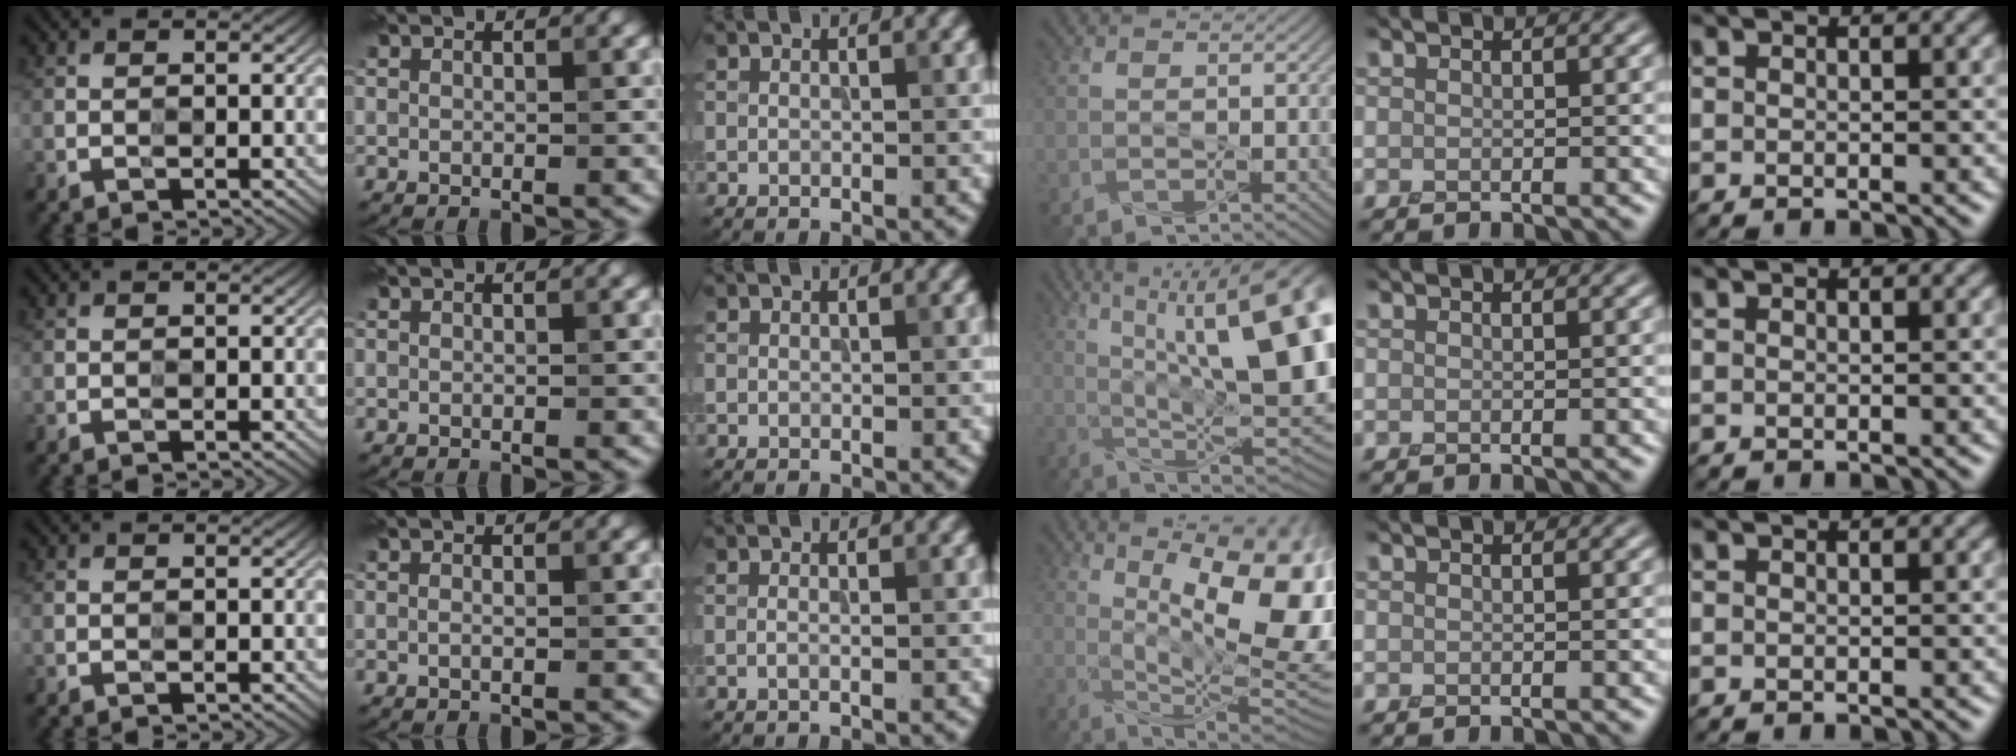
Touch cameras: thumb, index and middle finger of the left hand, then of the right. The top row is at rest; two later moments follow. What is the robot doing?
{"motion": "press", "object": "syringe"}